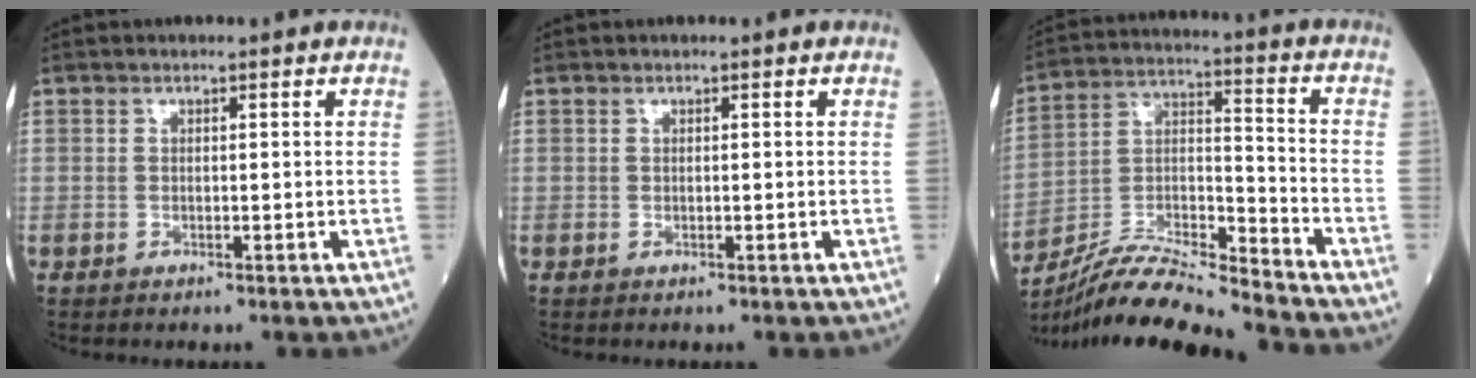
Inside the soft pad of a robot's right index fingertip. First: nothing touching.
{"total": 0.0}
{"total": 16.5, "force": [-15.5, 0.2, 5.7], "torque": [-0.114, 0.011, -0.287]}